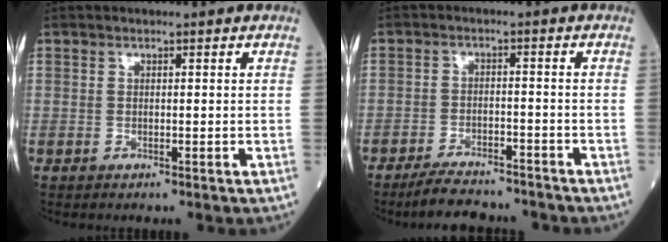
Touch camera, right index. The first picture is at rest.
{"total": 8.3, "force": [-7.6, 1.8, 2.9], "torque": [-0.046, -0.005, -0.119]}